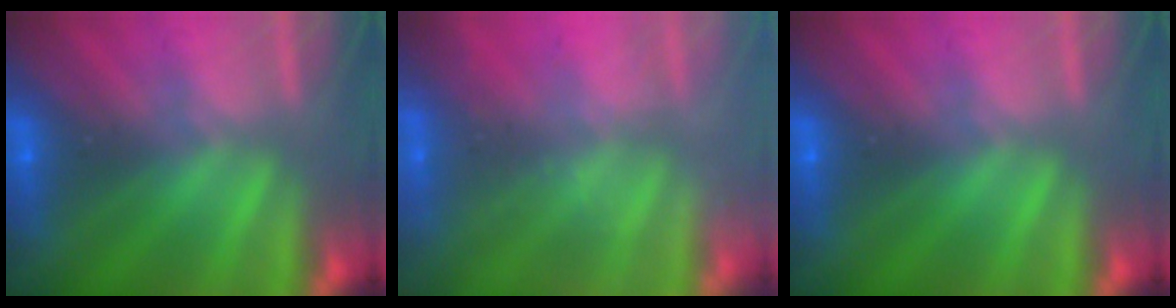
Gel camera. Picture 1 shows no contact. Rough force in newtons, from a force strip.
{"total": 2.4}
{"total": 0.0}